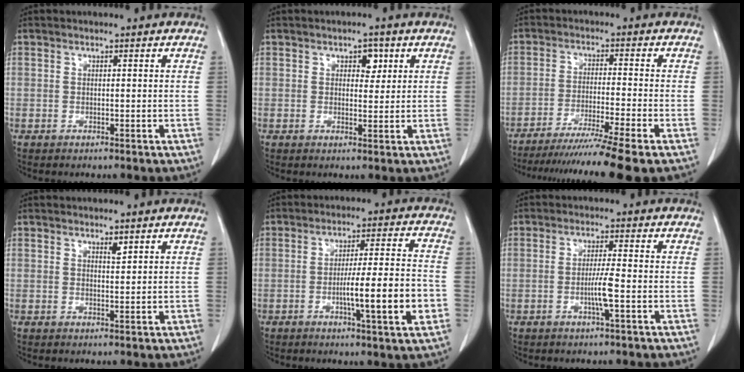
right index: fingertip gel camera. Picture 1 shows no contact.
{"total": 2.7, "force": [1.2, 1.7, 1.8], "torque": [-0.020, 0.003, 0.016]}
{"total": 13.8, "force": [-11.4, -2.5, 7.5], "torque": [-0.111, -0.040, -0.178]}
{"total": 1.2, "force": [0.9, 0.2, 0.8], "torque": [-0.018, -0.006, 0.015]}
{"total": 11.2, "force": [-3.1, 0.0, 10.8], "torque": [-0.167, -0.004, -0.052]}
{"total": 4.1, "force": [-1.2, -0.6, 3.9], "torque": [-0.074, -0.006, -0.024]}